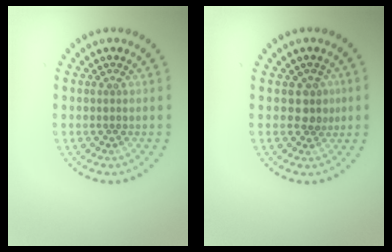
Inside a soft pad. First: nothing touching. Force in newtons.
{"total": 1.9, "press": 1.6, "slide": 1.0}